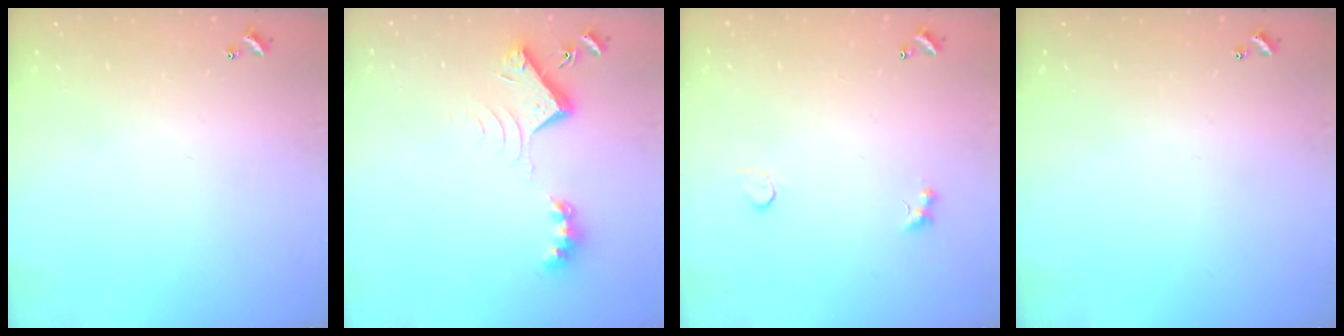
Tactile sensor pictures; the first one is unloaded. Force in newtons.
{"total": 7.8, "press": 7.7, "slide": 0.7}
{"total": 2.8, "press": 2.7, "slide": 0.8}
{"total": 0.0}